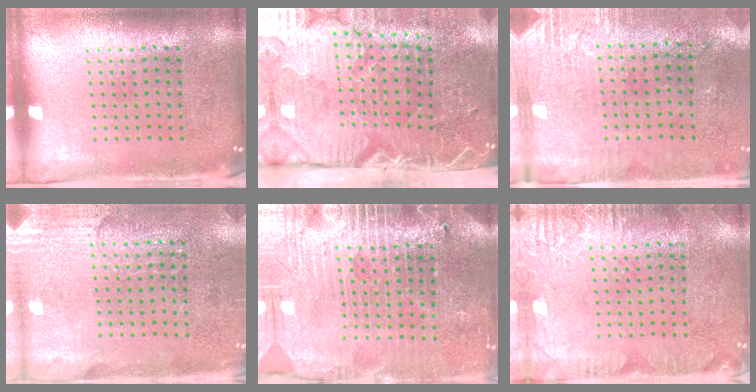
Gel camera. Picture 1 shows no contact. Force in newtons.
{"total": 5.4, "press": 4.5, "slide": 3.1}
{"total": 2.8, "press": 2.3, "slide": 1.6}
{"total": 2.6, "press": 2.3, "slide": 1.2}
{"total": 3.9, "press": 3.6, "slide": 1.5}
{"total": 2.6, "press": 2.5, "slide": 0.4}